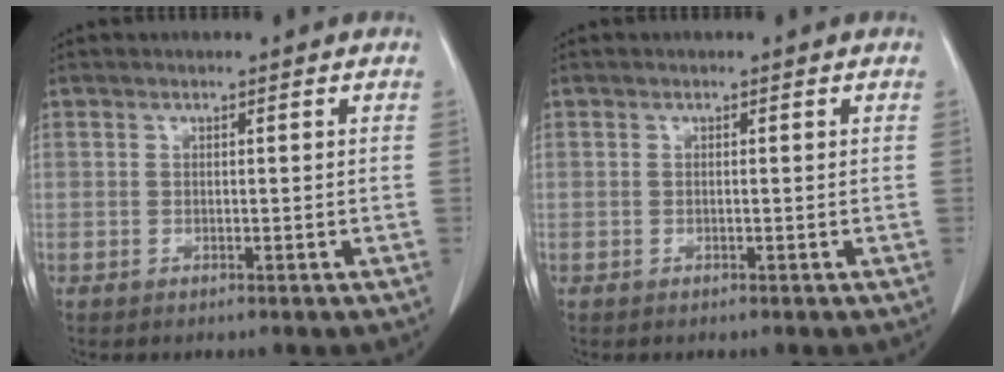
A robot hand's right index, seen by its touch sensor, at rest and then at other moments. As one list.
[{"total": 0.0}]